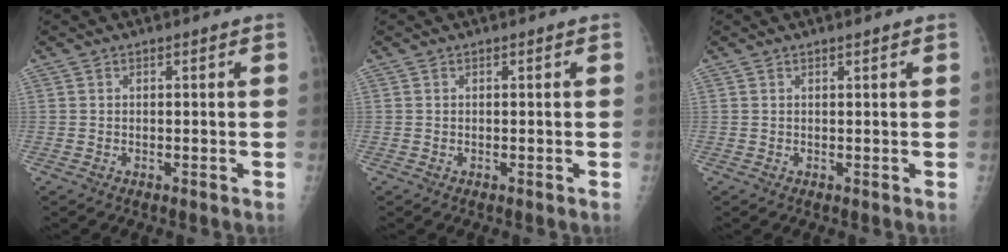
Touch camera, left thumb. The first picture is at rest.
{"total": 0.0}
{"total": 0.8, "force": [0.6, 0.0, 0.5], "torque": [-0.008, -0.003, 0.012]}